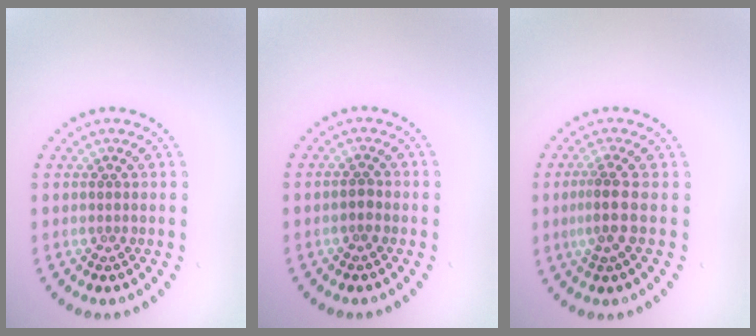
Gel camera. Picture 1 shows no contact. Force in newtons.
{"total": 1.1, "press": 1.1, "slide": 0.3}
{"total": 2.0, "press": 1.5, "slide": 1.4}